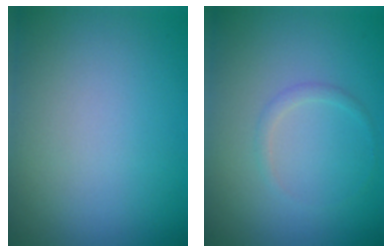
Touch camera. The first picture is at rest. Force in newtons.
{"total": 1.0, "press": 1.0, "slide": 0.1}